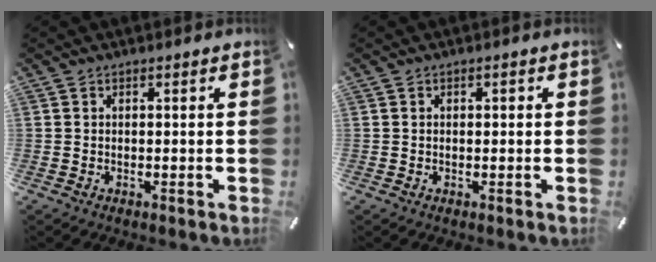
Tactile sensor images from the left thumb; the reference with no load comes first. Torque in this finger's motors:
{"motor_torque": [-0.14, -0.35, 0.05, 0.21, -0.01]}